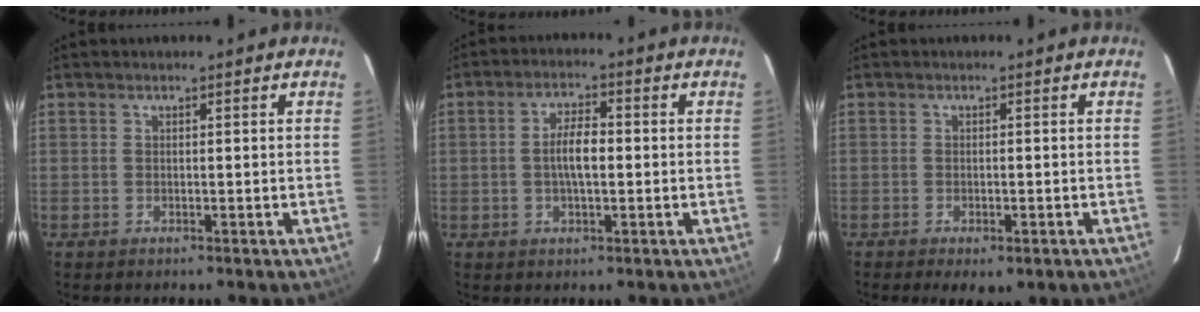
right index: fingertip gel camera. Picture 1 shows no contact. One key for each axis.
{"total": 5.2, "fx": -0.3, "fy": 2.0, "fz": 4.8, "tx": -0.089, "ty": 0.007, "tz": -0.004}
{"total": 4.1, "fx": -2.4, "fy": 1.7, "fz": 2.9, "tx": -0.056, "ty": -0.017, "tz": -0.033}